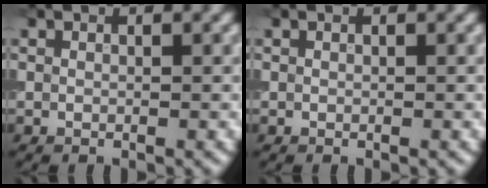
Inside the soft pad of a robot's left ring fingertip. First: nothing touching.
{"total": 0.0}